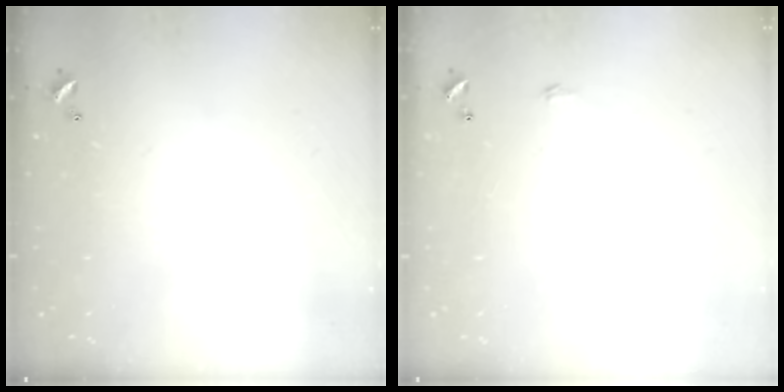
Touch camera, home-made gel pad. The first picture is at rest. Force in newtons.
{"total": 0.6, "press": 0.6, "slide": 0.2}